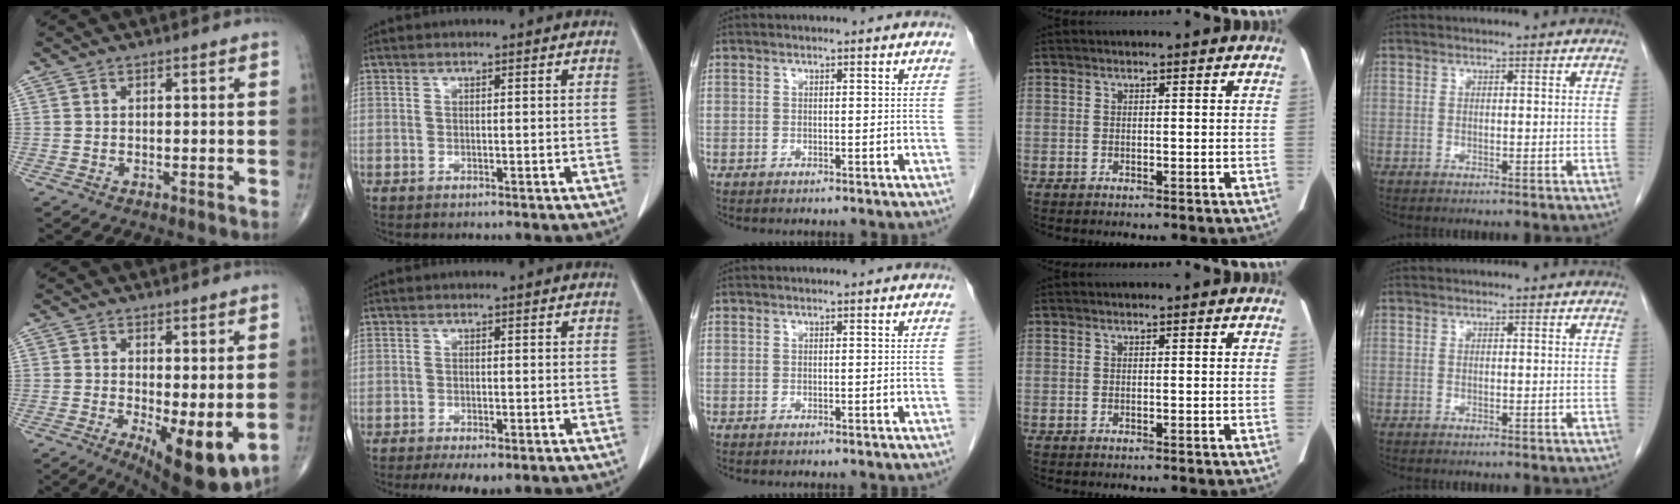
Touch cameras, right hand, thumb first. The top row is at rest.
{"thumb": {"total": 10.5, "force": [-1.7, 3.6, 9.7], "torque": [-0.140, -0.028, -0.015]}, "index": {"total": 5.7, "force": [-4.1, 2.1, 3.4], "torque": [-0.046, -0.009, -0.057]}}